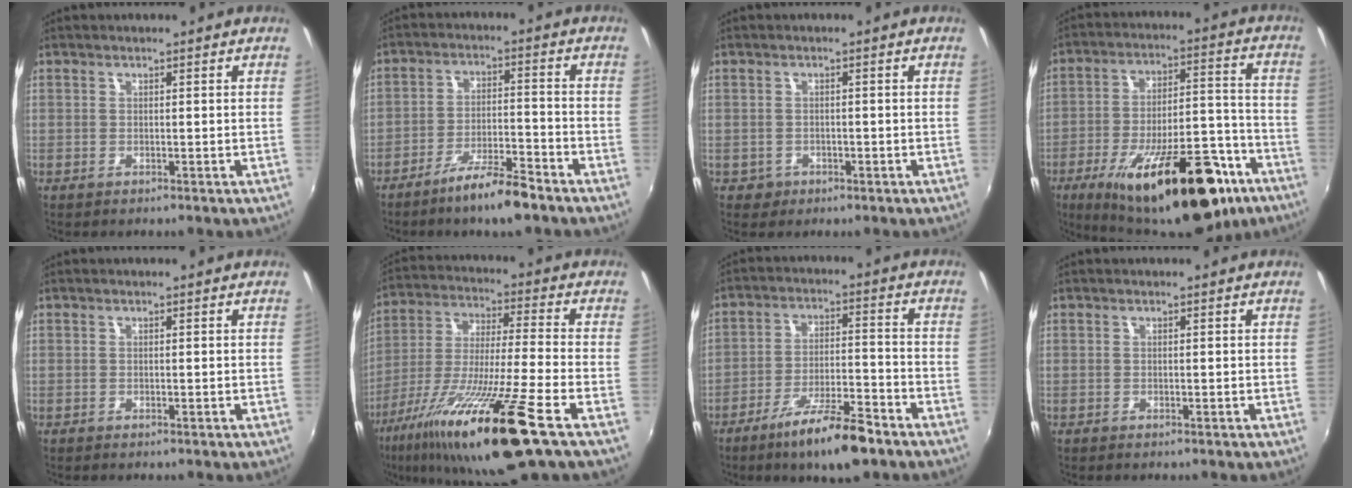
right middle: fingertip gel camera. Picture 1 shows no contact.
{"total": 7.9, "force": [-6.1, 0.9, 4.9], "torque": [-0.098, 0.002, -0.103]}
{"total": 2.3, "force": [-0.7, 2.1, 0.6], "torque": [-0.017, -0.003, -0.008]}
{"total": 26.3, "force": [-16.0, 9.3, 18.7], "torque": [-0.293, -0.012, -0.225]}
{"total": 0.0}
{"total": 21.7, "force": [-12.6, 0.2, 17.6], "torque": [-0.335, -0.052, -0.229]}
{"total": 11.7, "force": [-8.3, 2.3, 8.0], "torque": [-0.149, -0.009, -0.139]}
{"total": 0.0}